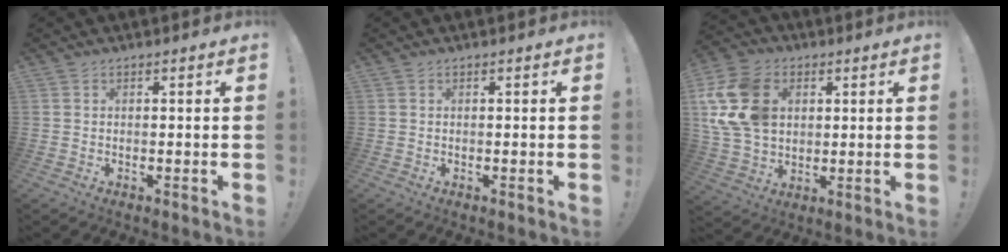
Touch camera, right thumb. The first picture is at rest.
{"total": 0.0}
{"total": 18.3, "force": [4.9, 13.9, 10.8], "torque": [-0.206, -0.012, 0.097]}